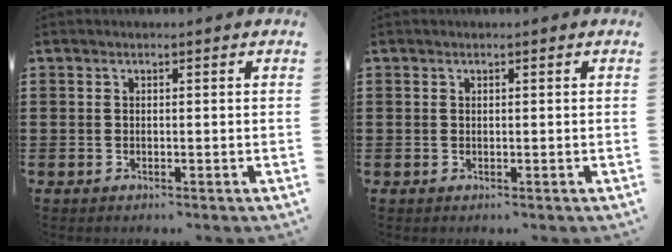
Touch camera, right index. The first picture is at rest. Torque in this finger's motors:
{"motor_torque": [1.95, 0.19, 0.07, 0.02]}